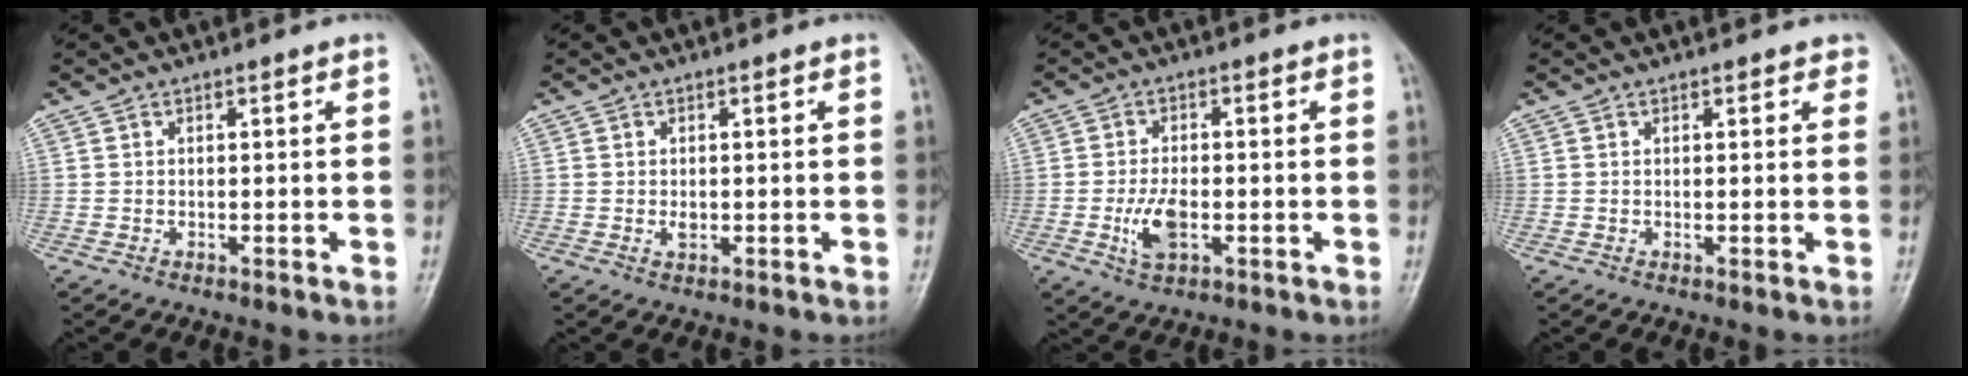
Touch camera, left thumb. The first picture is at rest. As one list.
[{"total": 1.4, "force": [-0.1, 0.9, 1.0], "torque": [-0.012, -0.001, -0.001]}, {"total": 6.0, "force": [-1.5, 3.2, 4.8], "torque": [-0.092, 0.002, -0.025]}, {"total": 1.4, "force": [0.9, 0.9, 0.7], "torque": [0.007, -0.002, 0.005]}]